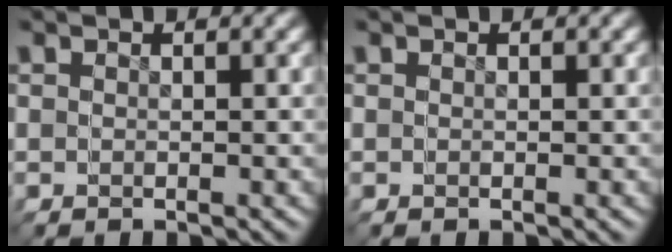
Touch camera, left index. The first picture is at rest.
{"total": 0.0}